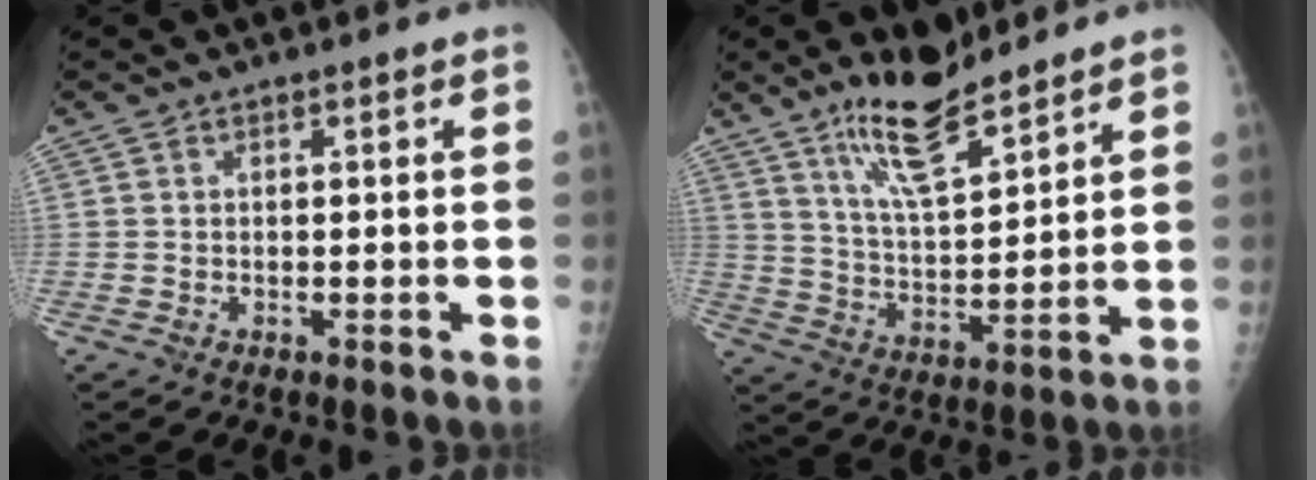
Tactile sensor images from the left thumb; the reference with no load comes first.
{"total": 11.6, "force": [8.9, 2.8, 6.9], "torque": [-0.111, -0.065, 0.169]}